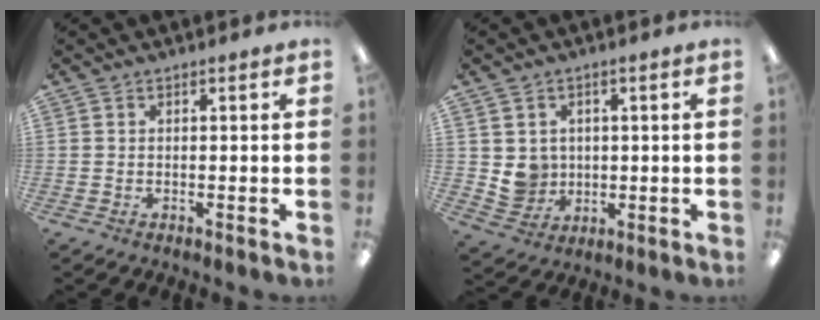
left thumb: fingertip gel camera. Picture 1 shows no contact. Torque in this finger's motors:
{"motor_torque": [0.01, 0.09, 0.07, -0.16, 0.01]}